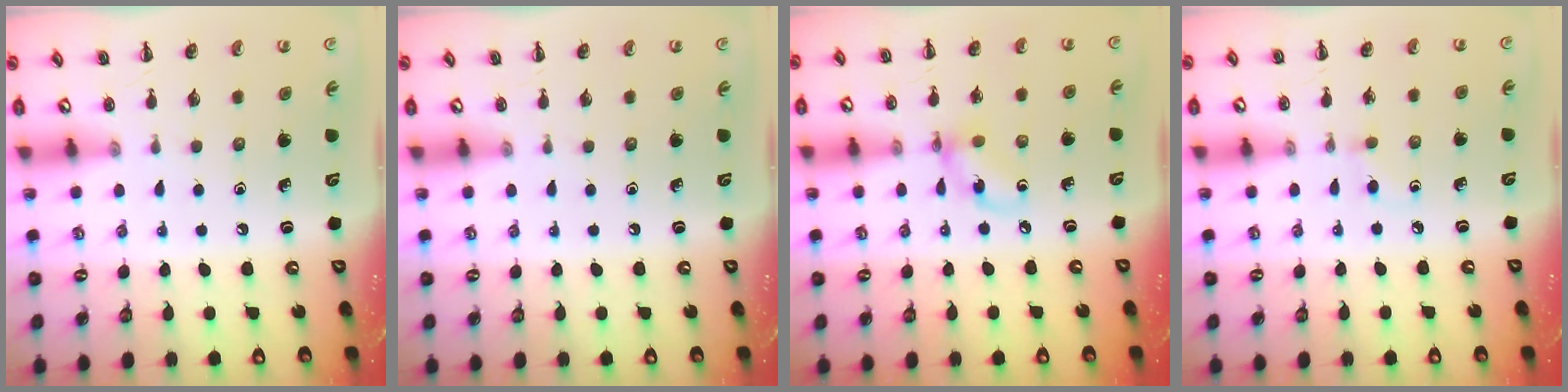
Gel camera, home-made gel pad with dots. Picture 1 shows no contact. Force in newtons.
{"total": 0.0}
{"total": 5.5, "press": 5.5, "slide": 0.6}
{"total": 3.8, "press": 3.5, "slide": 1.5}